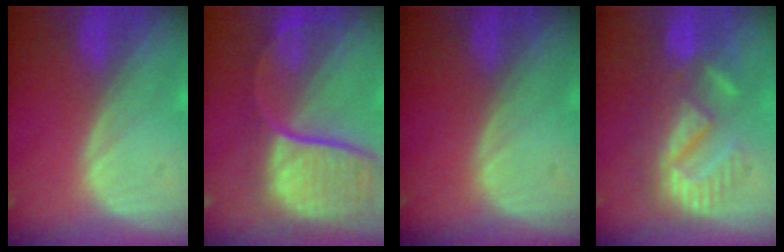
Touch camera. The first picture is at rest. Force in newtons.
{"total": 12.1, "press": 9.8, "slide": 7.1}
{"total": 0.0}
{"total": 8.8, "press": 8.7, "slide": 1.7}